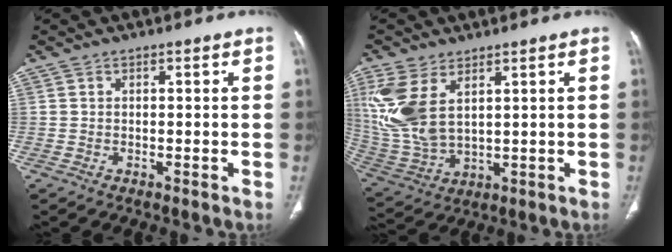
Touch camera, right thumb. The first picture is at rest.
{"total": 13.0, "force": [4.8, 7.0, 9.9], "torque": [-0.234, -0.012, 0.118]}